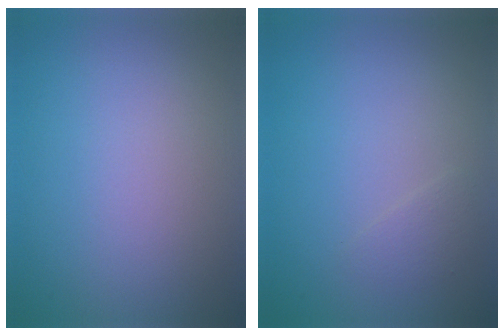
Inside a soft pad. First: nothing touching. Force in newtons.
{"total": 0.9, "press": 0.9, "slide": 0.0}